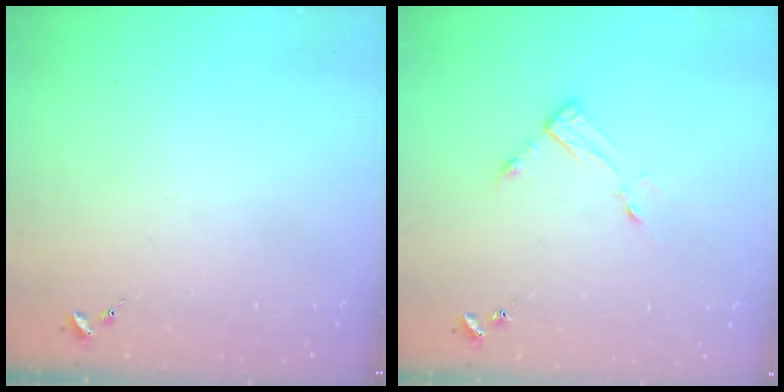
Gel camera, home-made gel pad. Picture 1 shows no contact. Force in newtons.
{"total": 4.2, "press": 4.2, "slide": 0.5}